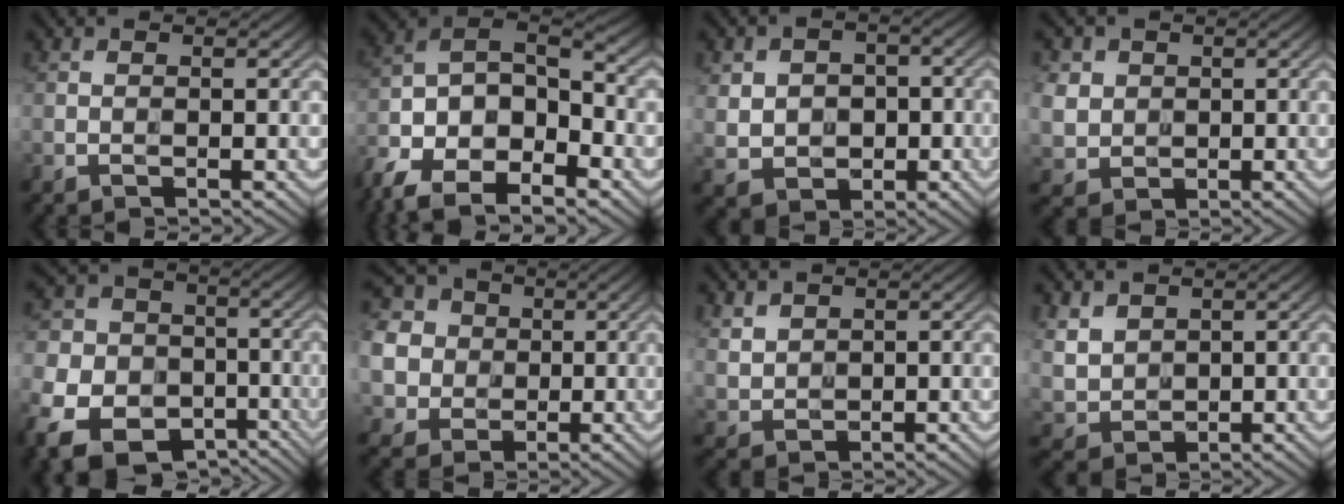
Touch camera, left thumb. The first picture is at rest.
{"total": 15.0, "force": [-8.7, 7.5, 9.6], "torque": [-0.216, -0.038, -0.161]}
{"total": 6.2, "force": [0.0, 5.1, 3.5], "torque": [-0.091, -0.010, 0.001]}
{"total": 5.0, "force": [1.3, 4.5, 1.7], "torque": [-0.084, -0.005, 0.029]}
{"total": 14.7, "force": [-7.2, 11.0, 6.6], "torque": [-0.185, -0.054, -0.129]}
{"total": 13.4, "force": [2.1, 12.1, 5.4], "torque": [-0.200, 0.009, 0.017]}
{"total": 3.2, "force": [2.0, 2.2, 1.3], "torque": [-0.042, -0.002, 0.049]}
{"total": 4.6, "force": [2.2, 3.5, 2.0], "torque": [-0.069, -0.007, 0.050]}